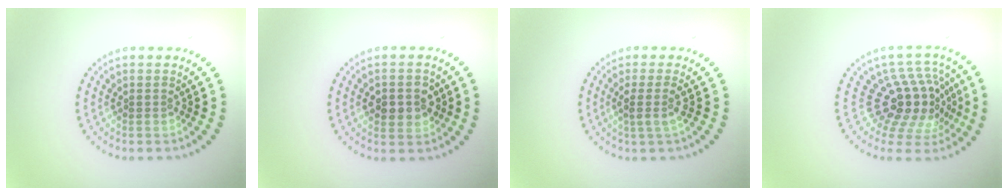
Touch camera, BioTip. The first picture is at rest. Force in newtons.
{"total": 2.8, "press": 2.8, "slide": 0.4}
{"total": 1.9, "press": 1.5, "slide": 1.1}
{"total": 5.3, "press": 4.0, "slide": 3.4}